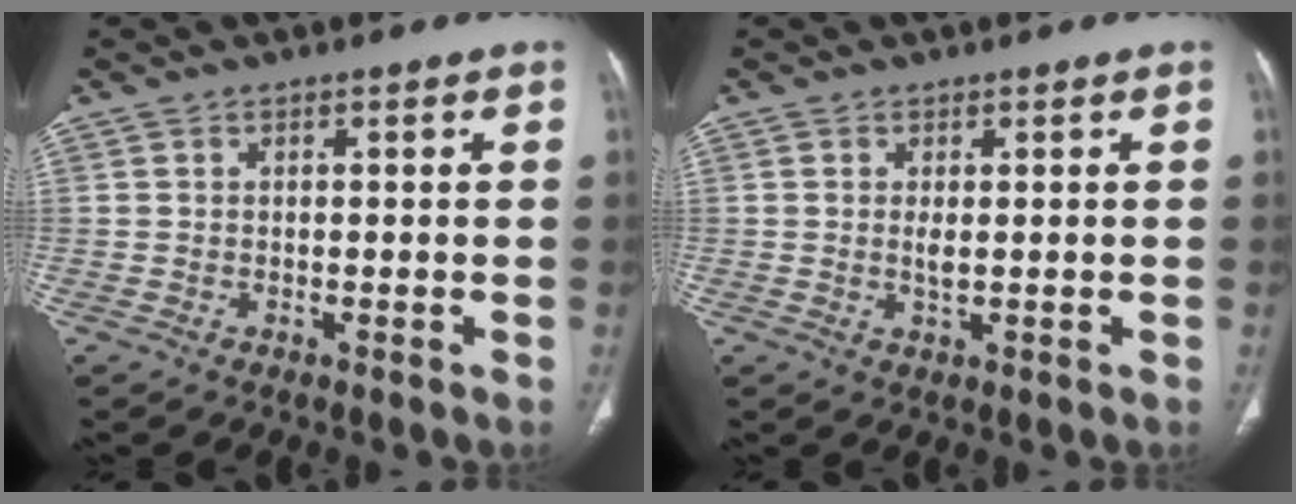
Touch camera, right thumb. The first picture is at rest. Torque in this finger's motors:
{"motor_torque": [1.60, 0.11, 0.87, -0.76, 0.01]}